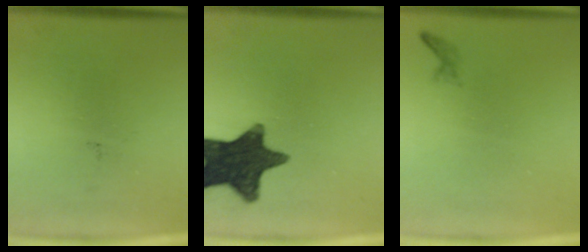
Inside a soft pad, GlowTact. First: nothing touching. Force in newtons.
{"total": 15.3}
{"total": 0.6}